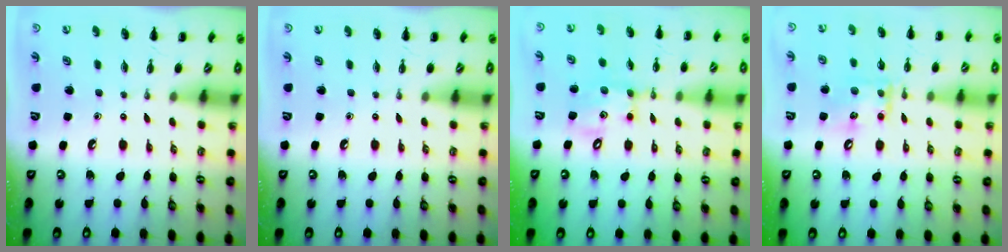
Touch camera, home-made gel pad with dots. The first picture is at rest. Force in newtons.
{"total": 0.0}
{"total": 11.6, "press": 11.4, "slide": 2.0}
{"total": 12.1, "press": 12.0, "slide": 1.3}